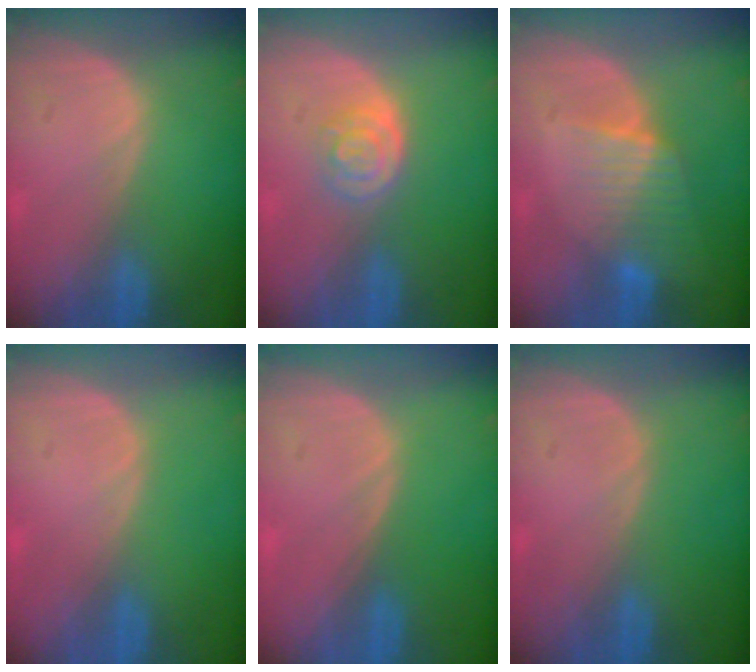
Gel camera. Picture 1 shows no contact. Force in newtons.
{"total": 4.0, "press": 3.7, "slide": 1.7}
{"total": 6.5, "press": 5.7, "slide": 3.2}
{"total": 0.0}
{"total": 0.0}
{"total": 0.0}